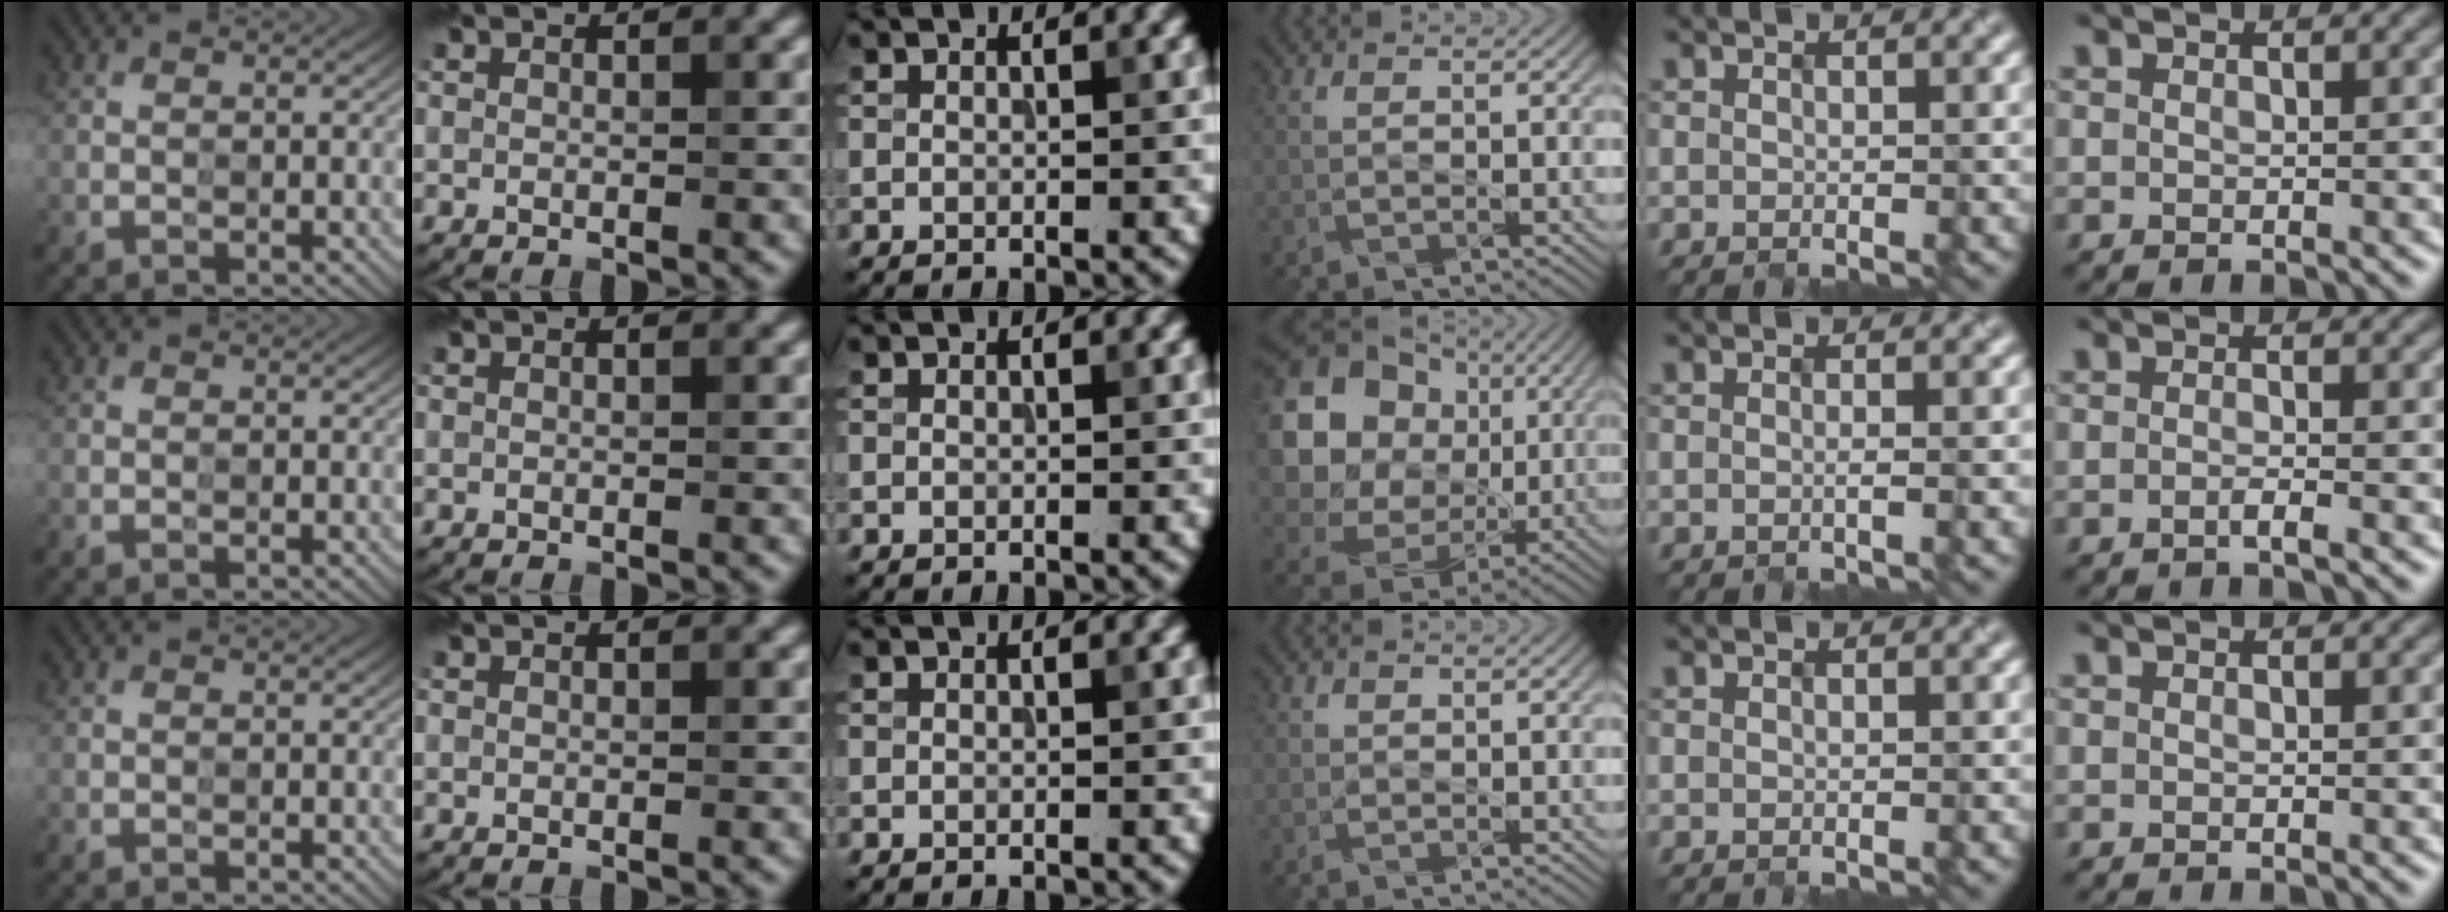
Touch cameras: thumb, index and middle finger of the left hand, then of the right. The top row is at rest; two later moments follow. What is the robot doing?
{"motion": "insert", "object": "file holder"}